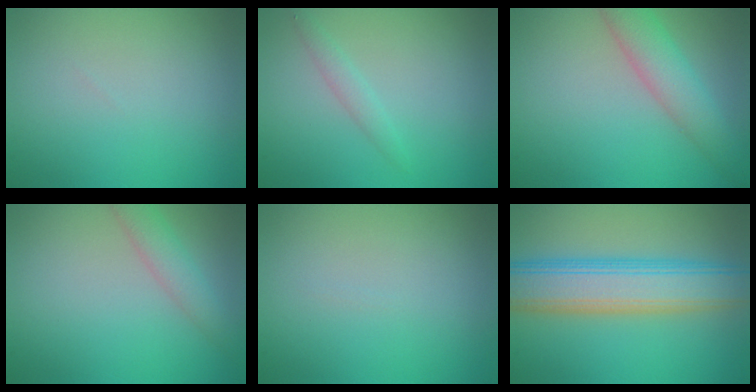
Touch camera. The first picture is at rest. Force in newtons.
{"total": 1.3, "press": 1.3, "slide": 0.1}
{"total": 4.3, "press": 4.3, "slide": 0.2}
{"total": 2.5, "press": 2.5, "slide": 0.1}
{"total": 0.0}
{"total": 8.4, "press": 8.4, "slide": 0.0}